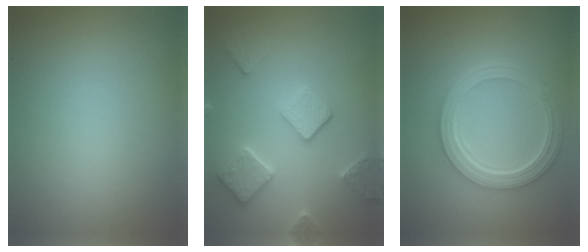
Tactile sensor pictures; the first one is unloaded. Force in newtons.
{"total": 4.9, "press": 3.8, "slide": 3.1}
{"total": 5.6, "press": 4.1, "slide": 3.8}